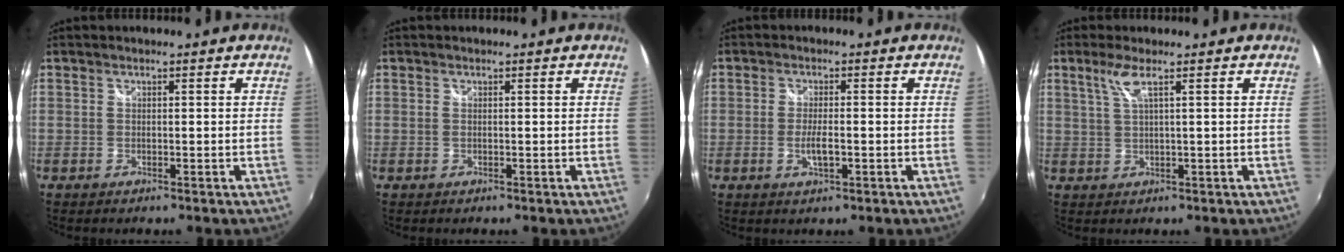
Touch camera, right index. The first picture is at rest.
{"total": 0.0}
{"total": 3.4, "force": [-1.0, 0.9, 3.2], "torque": [-0.063, -0.006, -0.018]}
{"total": 3.3, "force": [1.6, -0.3, 2.8], "torque": [-0.059, -0.001, 0.036]}